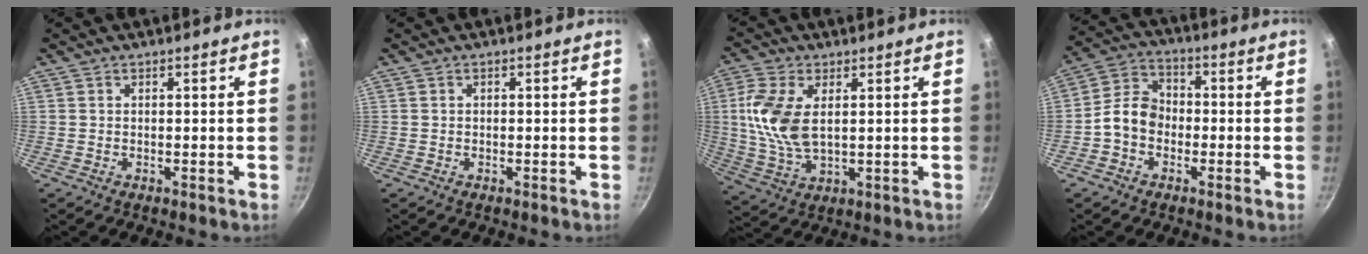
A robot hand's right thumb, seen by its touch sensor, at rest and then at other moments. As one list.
[{"total": 0.0}, {"total": 11.4, "force": [2.0, 6.2, 9.4], "torque": [-0.196, -0.004, 0.043]}, {"total": 7.9, "force": [-1.9, 6.2, 4.5], "torque": [-0.058, 0.031, -0.052]}]